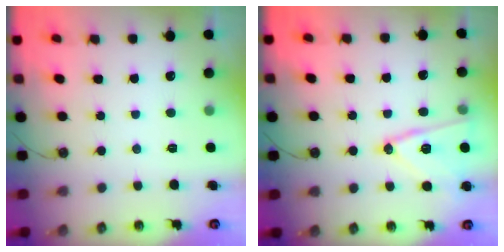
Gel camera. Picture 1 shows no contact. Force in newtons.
{"total": 14.3, "press": 14.3, "slide": 0.6}